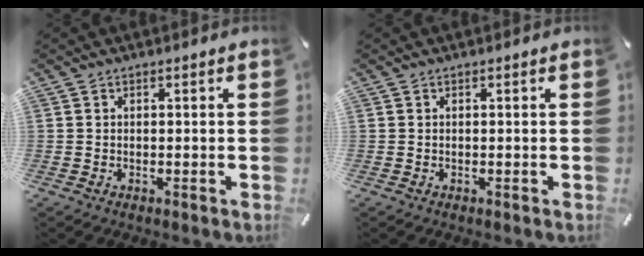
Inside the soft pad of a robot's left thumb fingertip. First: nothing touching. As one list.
[{"total": 0.0}]